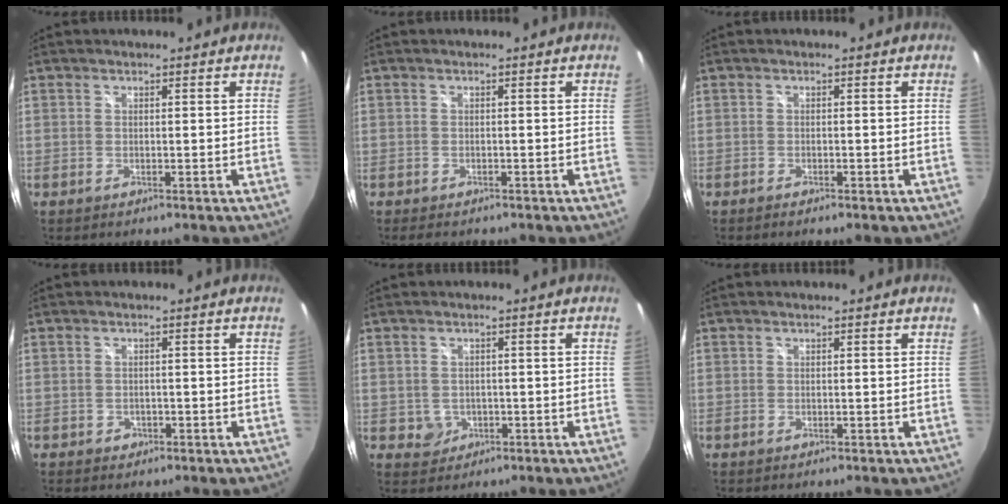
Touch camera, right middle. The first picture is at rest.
{"total": 2.3, "force": [-1.8, 1.0, 0.9], "torque": [-0.020, -0.011, -0.026]}
{"total": 1.2, "force": [-1.0, 0.2, 0.7], "torque": [-0.014, -0.003, -0.017]}
{"total": 1.7, "force": [-0.8, 1.4, 0.4], "torque": [-0.008, -0.001, -0.009]}
{"total": 2.8, "force": [-0.5, 2.7, 0.6], "torque": [-0.015, 0.002, -0.001]}
{"total": 0.0}